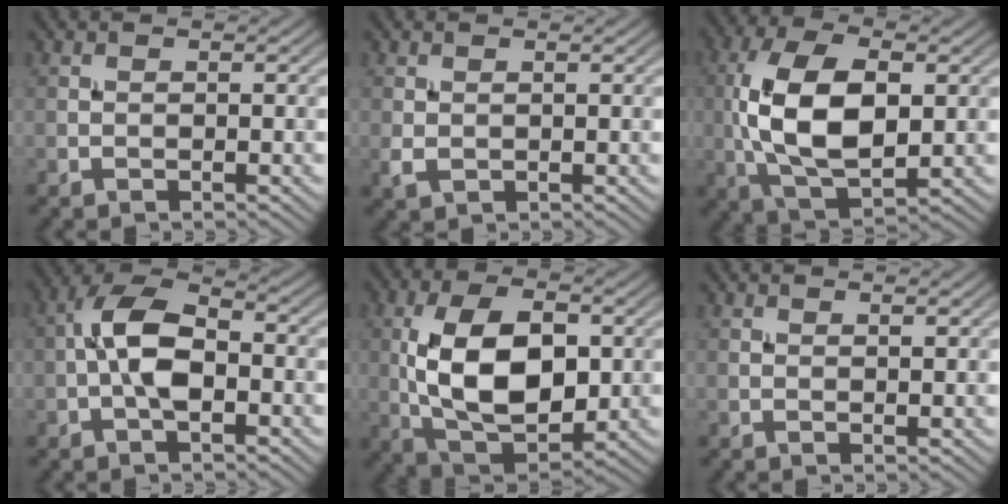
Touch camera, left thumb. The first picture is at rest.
{"total": 1.4, "force": [0.3, 0.9, 1.0], "torque": [-0.026, -0.002, 0.009]}
{"total": 12.4, "force": [0.7, 6.4, 10.7], "torque": [-0.226, 0.007, 0.014]}
{"total": 7.4, "force": [-1.1, 3.6, 6.4], "torque": [-0.125, 0.016, -0.032]}
{"total": 12.9, "force": [0.8, 7.1, 10.7], "torque": [-0.214, 0.001, 0.017]}
{"total": 1.3, "force": [1.0, 0.1, 0.8], "torque": [-0.017, 0.000, 0.016]}